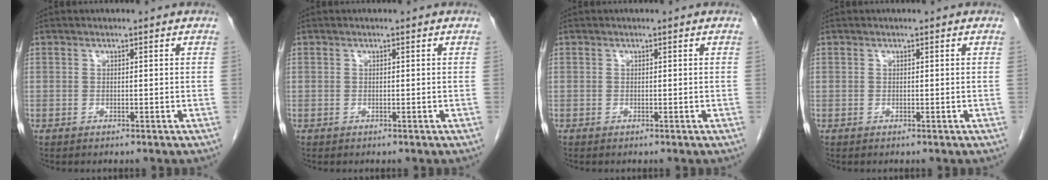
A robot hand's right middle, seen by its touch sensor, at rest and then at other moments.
{"total": 0.0}
{"total": 0.0}
{"total": 0.0}